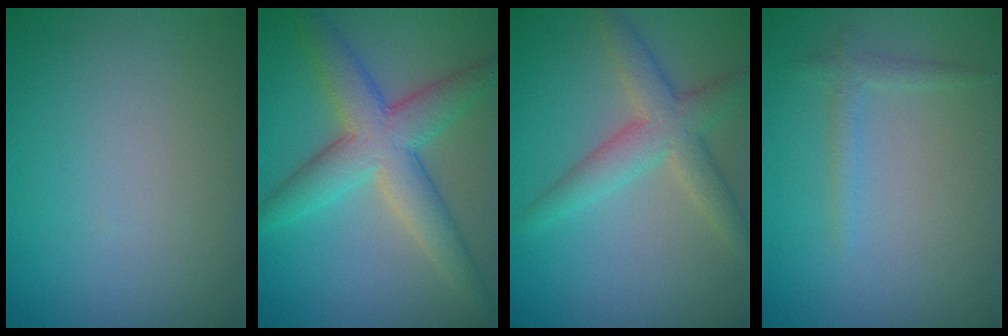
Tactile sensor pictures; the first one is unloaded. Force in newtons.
{"total": 6.5, "press": 6.5, "slide": 0.3}
{"total": 4.1, "press": 4.1, "slide": 0.1}
{"total": 1.3, "press": 1.3, "slide": 0.1}